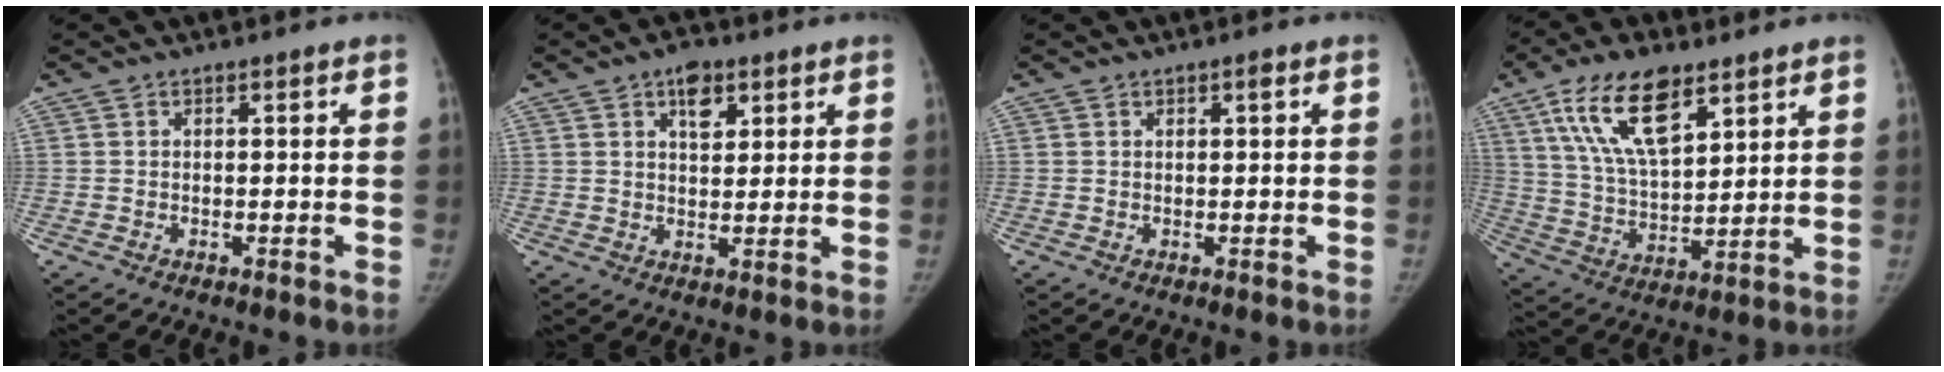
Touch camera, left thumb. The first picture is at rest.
{"total": 5.7, "force": [3.0, 3.3, 3.6], "torque": [-0.030, -0.012, 0.042]}
{"total": 1.2, "force": [0.5, 0.7, 0.8], "torque": [-0.006, 0.000, 0.007]}
{"total": 16.0, "force": [8.8, 7.2, 11.3], "torque": [-0.180, -0.030, 0.167]}